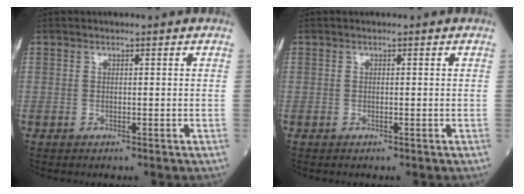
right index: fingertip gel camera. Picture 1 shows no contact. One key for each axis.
{"total": 0.0}